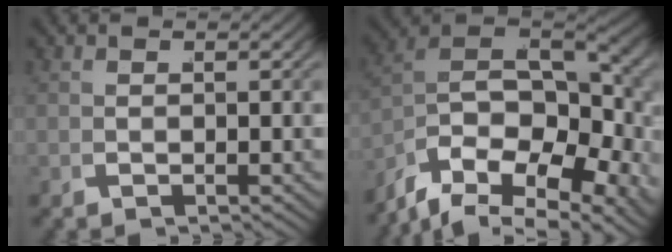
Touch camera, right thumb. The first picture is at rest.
{"total": 19.0, "force": [0.0, 14.2, 12.7], "torque": [-0.275, -0.025, -0.012]}